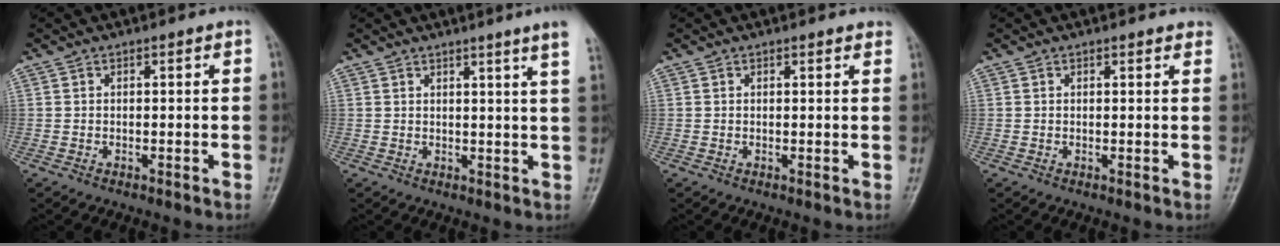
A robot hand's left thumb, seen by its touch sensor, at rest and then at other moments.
{"total": 6.0, "force": [4.2, -1.0, 4.1], "torque": [-0.053, -0.018, 0.042]}
{"total": 1.4, "force": [1.1, 0.3, 0.7], "torque": [-0.005, -0.001, 0.011]}
{"total": 1.6, "force": [1.3, 0.4, 0.7], "torque": [-0.005, -0.001, 0.012]}